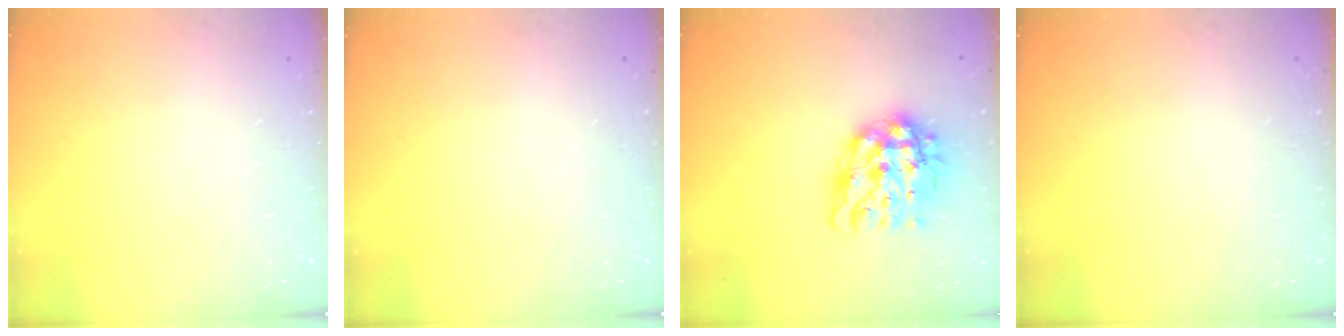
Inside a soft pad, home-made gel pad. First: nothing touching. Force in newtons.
{"total": 0.0}
{"total": 14.3, "press": 14.2, "slide": 1.5}
{"total": 0.0}